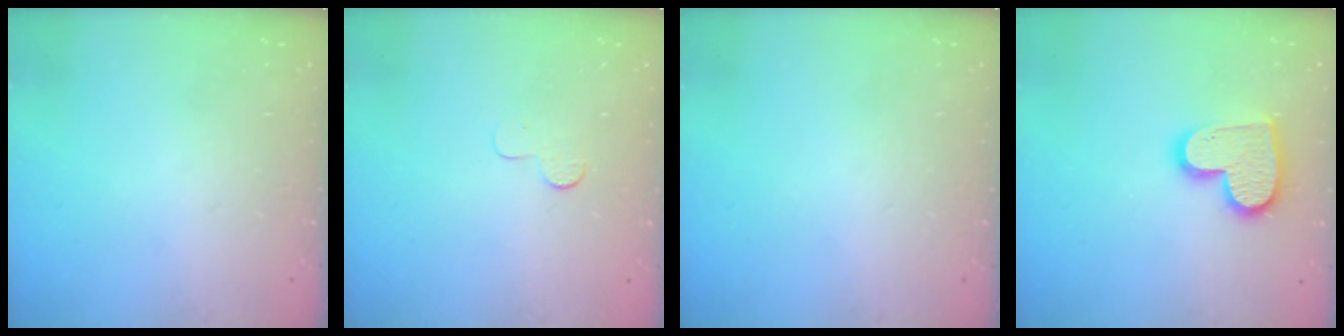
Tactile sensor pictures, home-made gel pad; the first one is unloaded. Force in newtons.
{"total": 3.8, "press": 3.7, "slide": 0.3}
{"total": 0.0}
{"total": 13.0, "press": 13.0, "slide": 1.1}